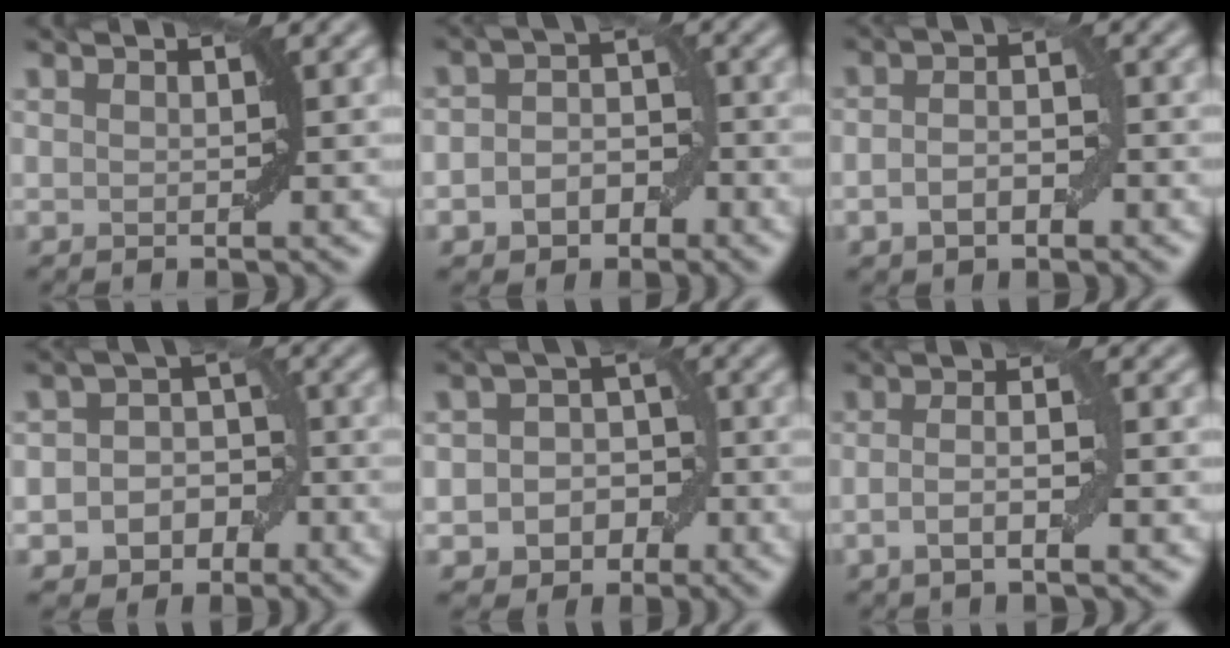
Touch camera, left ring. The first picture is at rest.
{"total": 4.2, "force": [-1.7, 3.1, 2.2], "torque": [-0.015, 0.001, -0.039]}
{"total": 3.0, "force": [-1.0, 1.8, 2.3], "torque": [-0.042, 0.002, -0.020]}
{"total": 5.6, "force": [-2.3, 4.7, 2.1], "torque": [-0.003, 0.014, -0.053]}
{"total": 5.3, "force": [-1.9, 4.5, 2.1], "torque": [-0.003, 0.011, -0.045]}
{"total": 3.2, "force": [-0.8, 0.8, 3.0], "torque": [-0.055, -0.001, -0.017]}